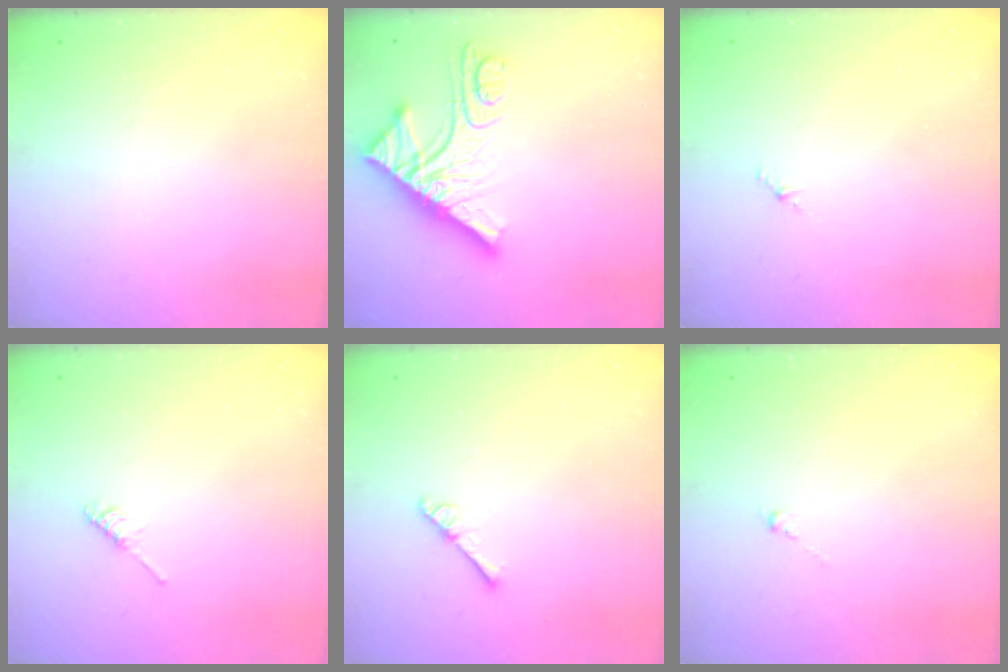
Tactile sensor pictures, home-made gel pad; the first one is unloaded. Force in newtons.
{"total": 13.4, "press": 13.4, "slide": 1.1}
{"total": 1.2, "press": 1.1, "slide": 0.6}
{"total": 3.3, "press": 3.2, "slide": 0.6}
{"total": 2.6, "press": 2.6, "slide": 0.3}
{"total": 0.6, "press": 0.4, "slide": 0.4}